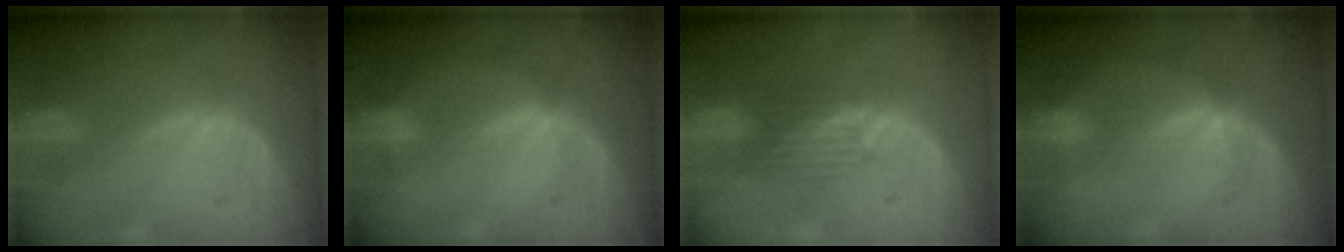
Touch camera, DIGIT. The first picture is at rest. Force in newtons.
{"total": 1.3, "press": 0.9, "slide": 0.9}
{"total": 3.4, "press": 3.3, "slide": 0.5}
{"total": 2.7, "press": 2.4, "slide": 1.2}